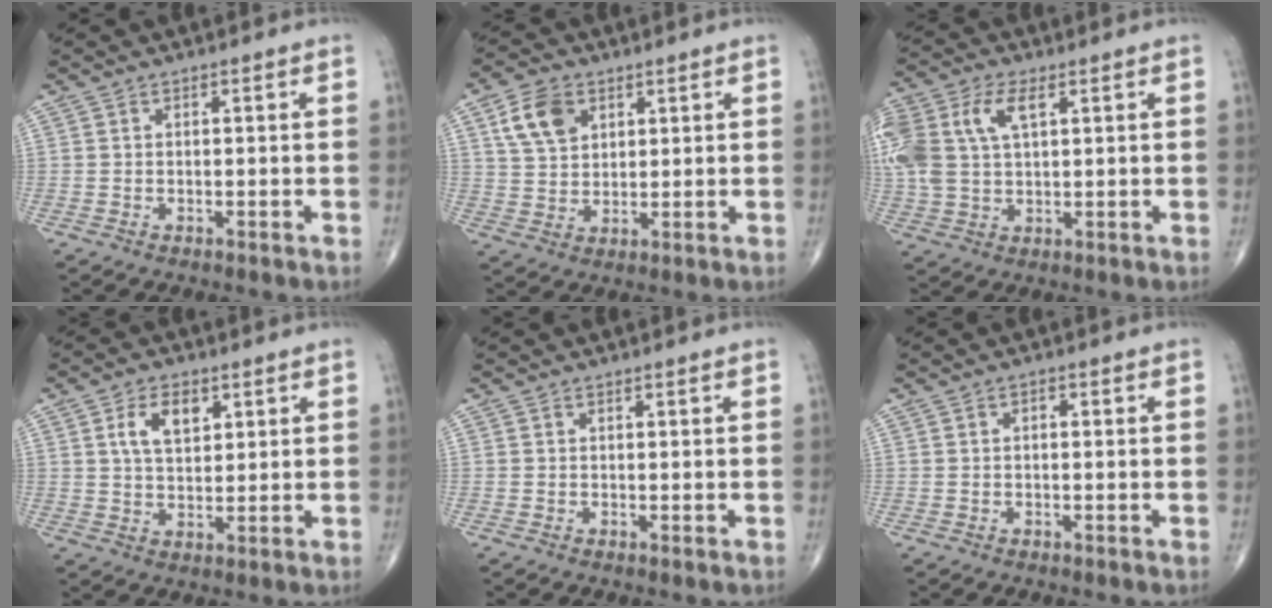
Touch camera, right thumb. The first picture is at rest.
{"total": 8.2, "force": [3.6, 5.6, 4.7], "torque": [-0.071, -0.010, 0.070]}
{"total": 15.6, "force": [4.8, 9.0, 11.8], "torque": [-0.296, 0.017, 0.092]}
{"total": 6.8, "force": [2.6, 3.9, 4.8], "torque": [-0.074, -0.010, 0.049]}
{"total": 0.0}
{"total": 1.0, "force": [0.1, 0.5, 0.8], "torque": [-0.011, 0.003, -0.002]}